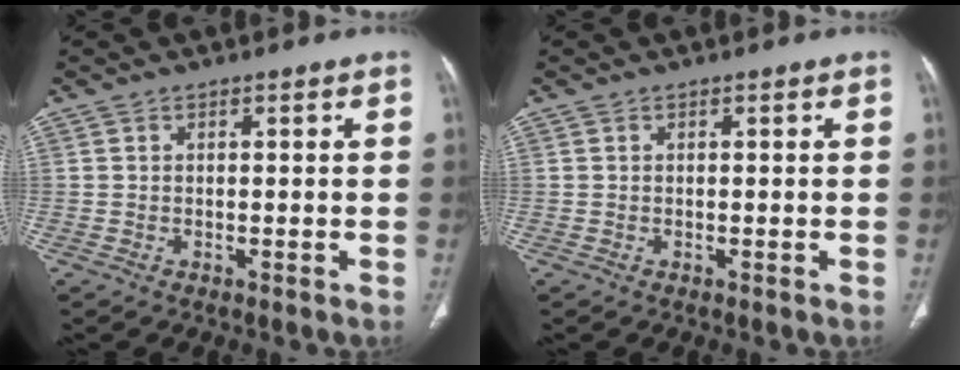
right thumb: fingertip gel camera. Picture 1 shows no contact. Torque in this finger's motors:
{"motor_torque": [-0.01, 0.00, -0.05, 0.05, 0.00]}